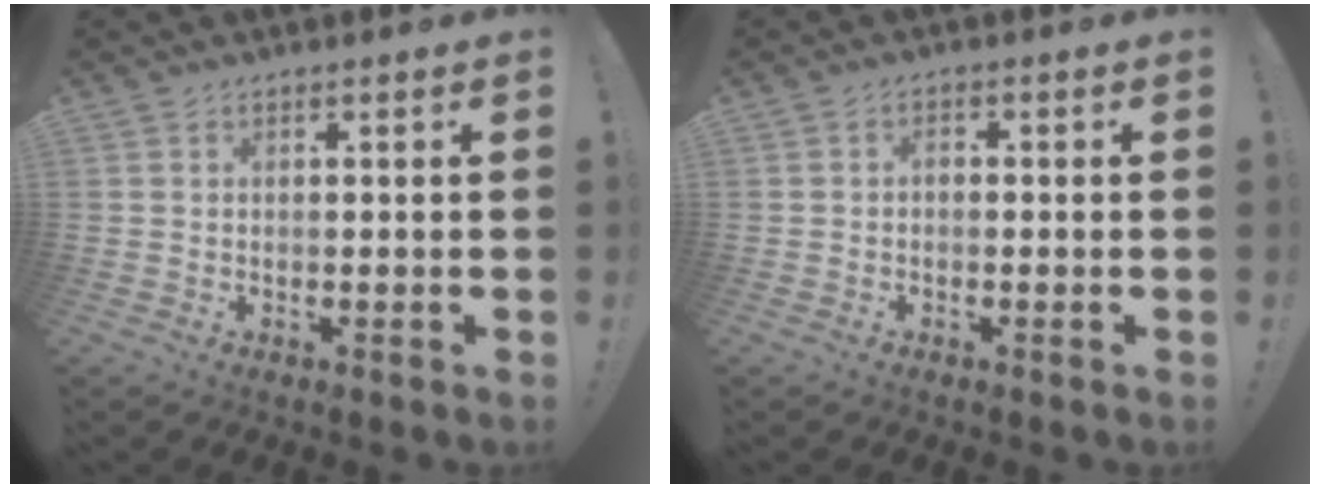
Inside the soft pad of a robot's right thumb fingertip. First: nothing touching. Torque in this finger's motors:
{"motor_torque": [0.21, -0.07, -0.06, -0.05, -0.01]}